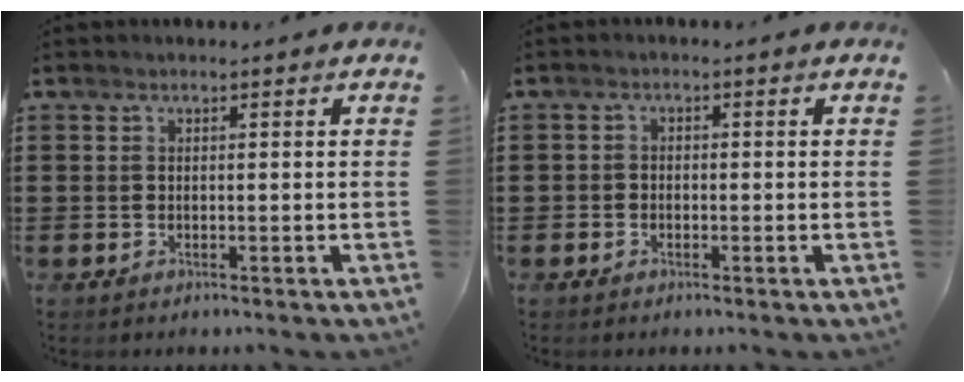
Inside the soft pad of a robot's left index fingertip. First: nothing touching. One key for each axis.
{"total": 1.1, "fx": -0.7, "fy": 0.8, "fz": 0.2, "tx": -0.007, "ty": 0.002, "tz": -0.015}